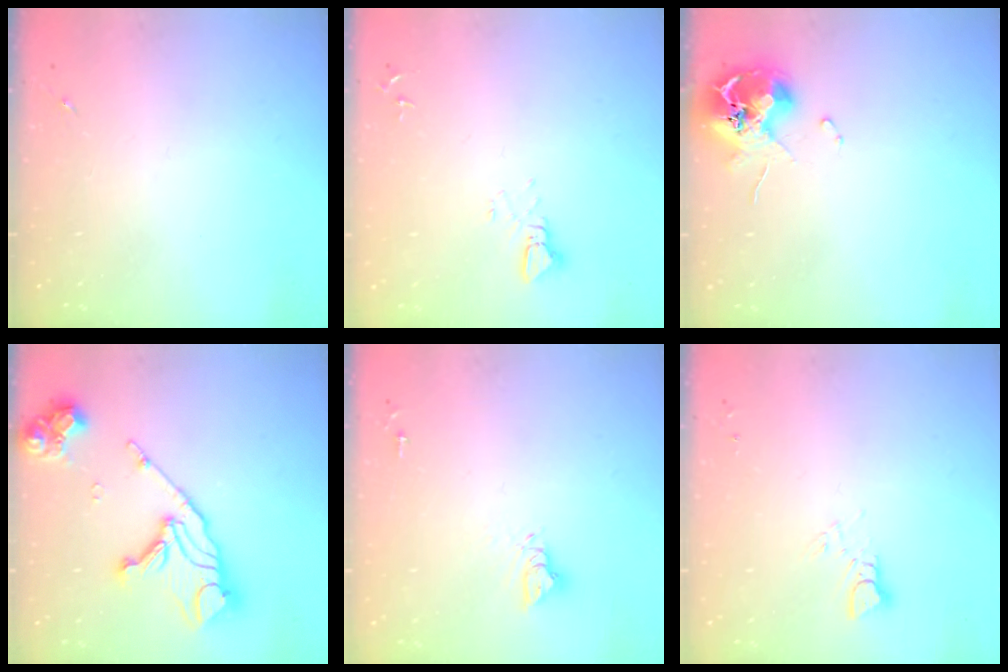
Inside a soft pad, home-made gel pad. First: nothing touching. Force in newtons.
{"total": 2.5, "press": 2.5, "slide": 0.1}
{"total": 12.3, "press": 12.2, "slide": 1.6}
{"total": 19.5, "press": 19.4, "slide": 2.1}
{"total": 6.2, "press": 6.2, "slide": 0.3}
{"total": 2.9, "press": 2.9, "slide": 0.2}